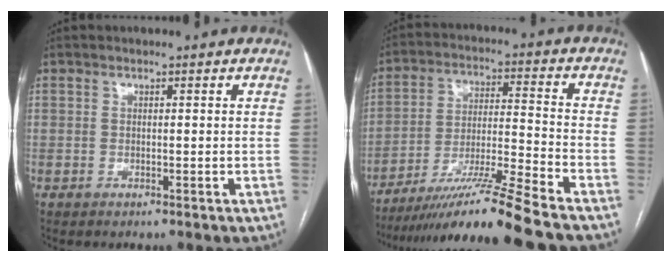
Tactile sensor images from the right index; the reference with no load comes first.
{"total": 15.3, "force": [-12.7, -2.6, 8.2], "torque": [-0.146, -0.014, -0.220]}